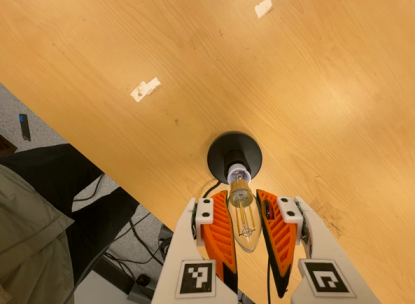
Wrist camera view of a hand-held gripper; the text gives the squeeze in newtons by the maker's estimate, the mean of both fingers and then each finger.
{"total": 20.5, "left": 22.0, "right": 19.1}